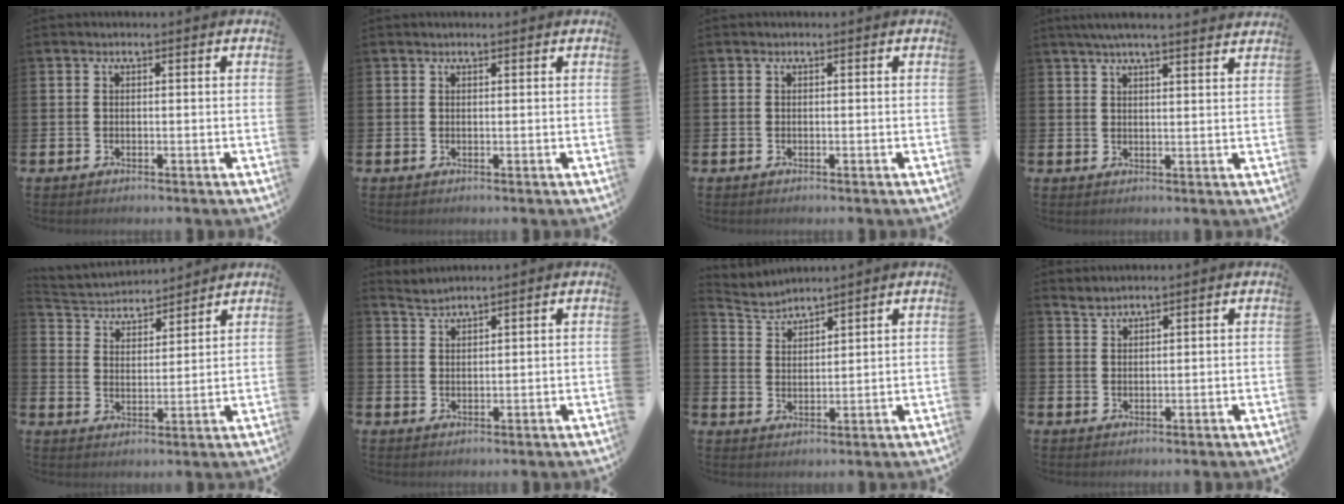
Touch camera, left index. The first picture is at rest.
{"total": 0.6, "force": [0.6, 0.0, 0.2], "torque": [-0.003, 0.000, 0.011]}
{"total": 0.0}
{"total": 4.5, "force": [4.2, -0.3, 1.6], "torque": [-0.040, -0.011, 0.076]}
{"total": 4.1, "force": [3.9, 1.3, -0.2], "torque": [-0.023, -0.030, 0.066]}
{"total": 2.2, "force": [2.1, -0.2, -0.2], "torque": [-0.007, -0.003, 0.042]}
{"total": 3.4, "force": [3.4, 0.2, -0.4], "torque": [-0.011, -0.021, 0.061]}
{"total": 1.9, "force": [1.9, -0.1, -0.3], "torque": [-0.005, -0.003, 0.037]}